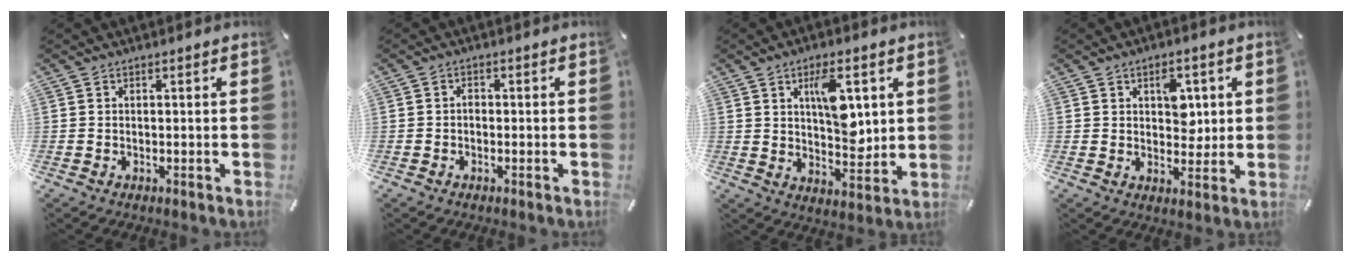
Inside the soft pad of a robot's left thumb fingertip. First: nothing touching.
{"total": 1.1, "force": [-0.4, 0.8, 0.7], "torque": [-0.014, 0.004, -0.010]}
{"total": 11.0, "force": [4.0, 5.6, 8.6], "torque": [-0.132, -0.017, 0.063]}
{"total": 6.5, "force": [1.8, 4.7, 4.1], "torque": [-0.033, -0.010, 0.021]}